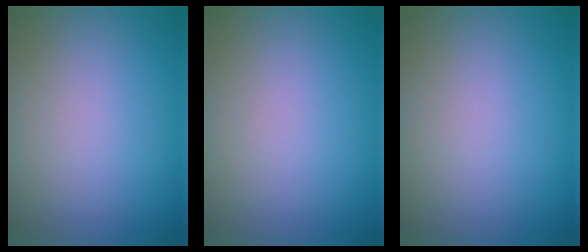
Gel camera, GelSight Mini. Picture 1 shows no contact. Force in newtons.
{"total": 0.0}
{"total": 0.0}